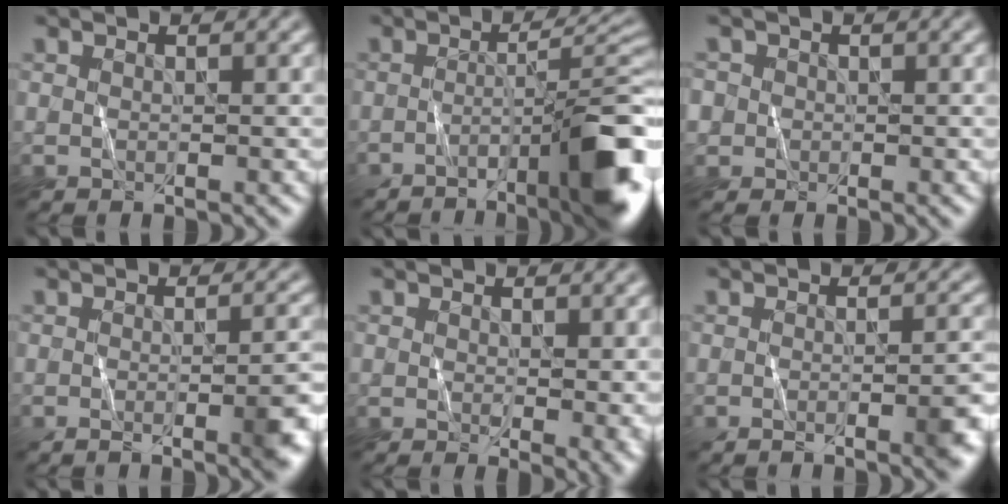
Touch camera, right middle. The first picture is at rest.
{"total": 8.6, "force": [-3.7, 1.6, 7.7], "torque": [-0.094, 0.014, -0.061]}
{"total": 1.8, "force": [-0.2, 1.8, -0.1], "torque": [0.014, 0.006, -0.005]}
{"total": 4.1, "force": [-1.8, 1.1, 3.5], "torque": [-0.033, 0.001, -0.027]}
{"total": 2.6, "force": [0.2, 0.8, 2.5], "torque": [-0.026, -0.002, 0.005]}
{"total": 3.3, "force": [-1.7, 0.8, 2.7], "torque": [-0.025, 0.000, -0.031]}